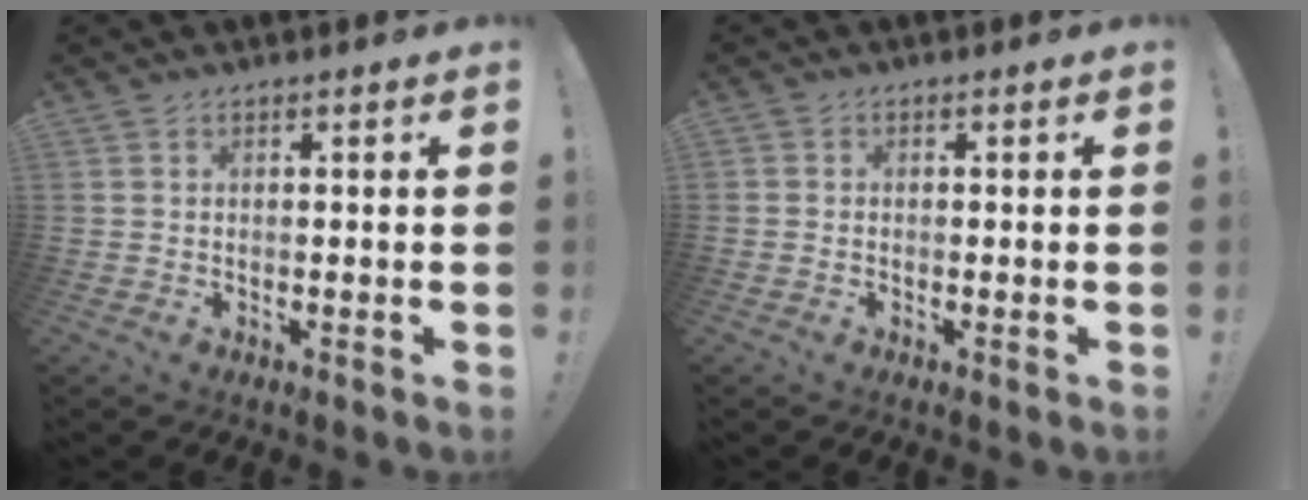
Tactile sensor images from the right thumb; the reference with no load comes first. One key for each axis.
{"total": 0.8, "fx": -0.5, "fy": 0.6, "fz": 0.2, "tx": -0.005, "ty": 0.004, "tz": -0.008}